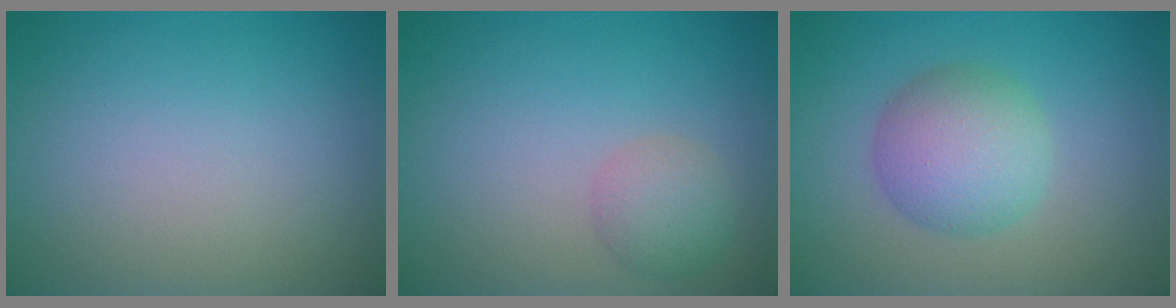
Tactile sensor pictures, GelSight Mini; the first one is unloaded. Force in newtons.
{"total": 2.4, "press": 2.4, "slide": 0.0}
{"total": 4.8, "press": 4.8, "slide": 0.1}